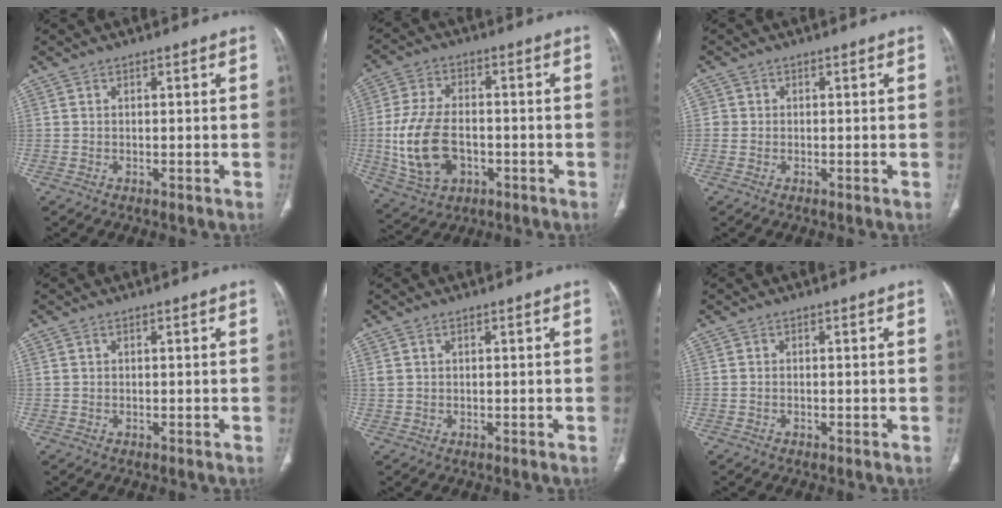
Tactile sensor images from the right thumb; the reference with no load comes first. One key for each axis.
{"total": 13.8, "fx": -2.3, "fy": 8.8, "fz": 10.4, "tx": -0.206, "ty": 0.011, "tz": -0.031}
{"total": 1.2, "fx": -0.1, "fy": 1.2, "fz": 0.1, "tx": 0.006, "ty": 0.004, "tz": -0.002}
{"total": 0.6, "fx": 0.3, "fy": 0.3, "fz": 0.3, "tx": -0.006, "ty": 0.004, "tz": 0.007}
{"total": 1.5, "fx": 0.8, "fy": 0.9, "fz": 0.9, "tx": -0.022, "ty": 0.007, "tz": 0.022}
{"total": 0.0}